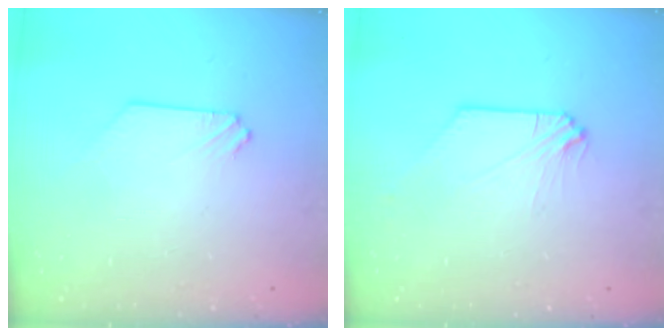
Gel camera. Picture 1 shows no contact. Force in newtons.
{"total": 0.0}